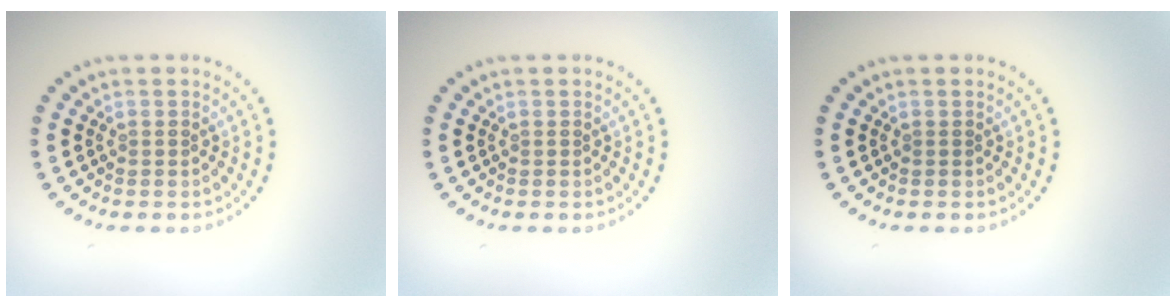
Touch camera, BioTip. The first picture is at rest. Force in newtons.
{"total": 0.0}
{"total": 0.0}